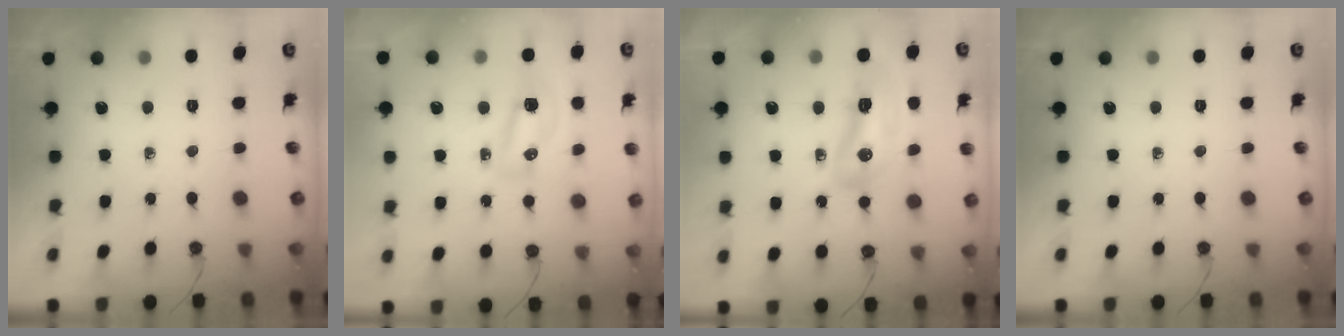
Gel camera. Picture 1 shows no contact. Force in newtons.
{"total": 8.6, "press": 8.3, "slide": 2.2}
{"total": 12.2, "press": 12.1, "slide": 1.3}
{"total": 0.0}